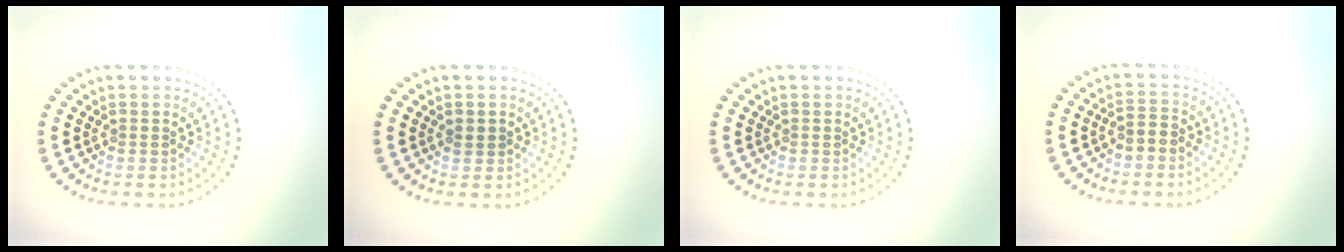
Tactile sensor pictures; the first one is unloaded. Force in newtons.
{"total": 1.0, "press": 1.0, "slide": 0.1}
{"total": 0.0}
{"total": 1.6, "press": 1.3, "slide": 0.9}